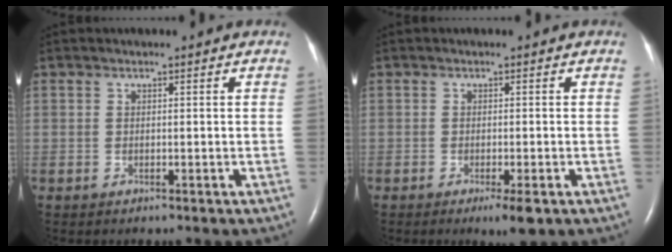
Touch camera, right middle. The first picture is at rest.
{"total": 2.8, "force": [-1.4, 0.3, 2.3], "torque": [-0.033, -0.007, -0.018]}